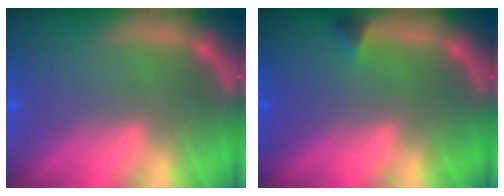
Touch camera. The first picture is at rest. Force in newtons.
{"total": 0.9}